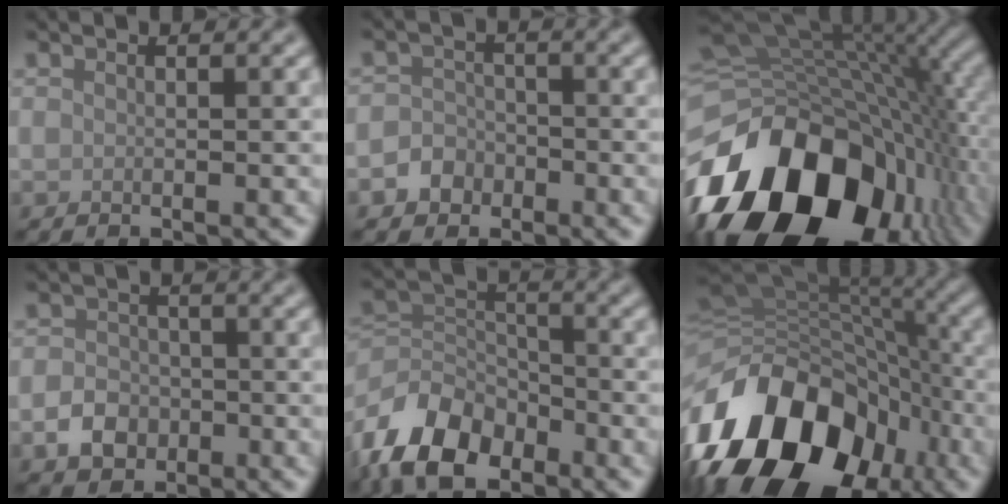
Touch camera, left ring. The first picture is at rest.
{"total": 2.2, "force": [-1.2, 1.8, 0.5], "torque": [0.000, 0.006, -0.025]}
{"total": 17.2, "force": [-6.4, 11.2, 11.4], "torque": [-0.205, -0.019, -0.105]}
{"total": 2.9, "force": [-1.1, 2.3, 1.3], "torque": [-0.016, 0.003, -0.023]}
{"total": 8.8, "force": [-5.6, 5.0, 4.5], "torque": [-0.086, -0.004, -0.125]}
{"total": 17.3, "force": [-7.9, 12.0, 9.8], "torque": [-0.193, -0.019, -0.130]}